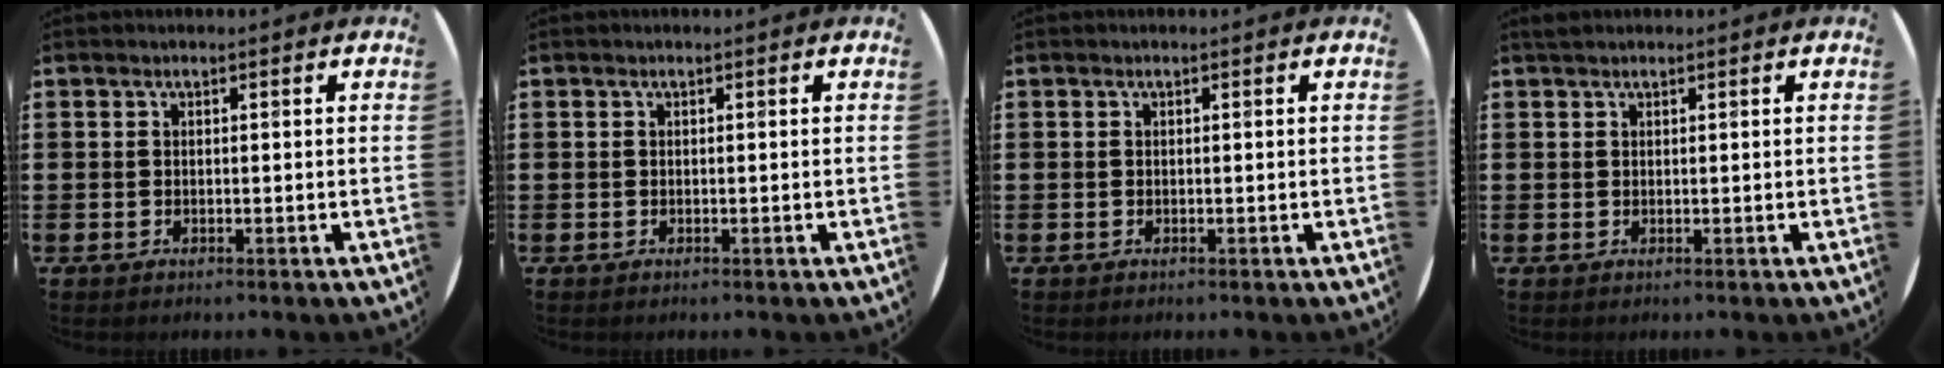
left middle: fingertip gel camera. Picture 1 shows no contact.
{"total": 0.0}
{"total": 0.0}
{"total": 0.9, "force": [0.8, 0.3, 0.1], "torque": [0.005, 0.000, 0.014]}